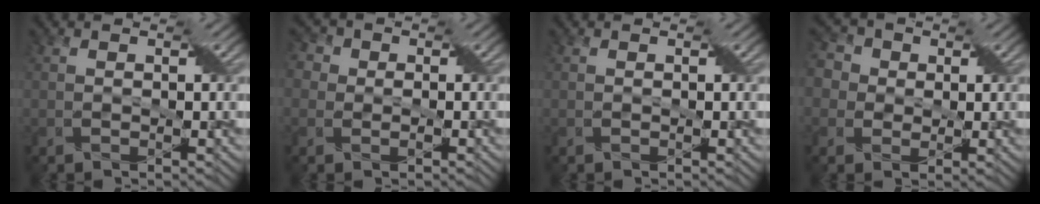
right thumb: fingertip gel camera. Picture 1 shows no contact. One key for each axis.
{"total": 4.5, "fx": 0.9, "fy": 4.0, "fz": 1.9, "tx": -0.033, "ty": 0.011, "tz": -0.019}
{"total": 0.0}
{"total": 5.7, "fx": 1.3, "fy": 5.0, "fz": 2.4, "tx": -0.076, "ty": 0.021, "tz": -0.004}